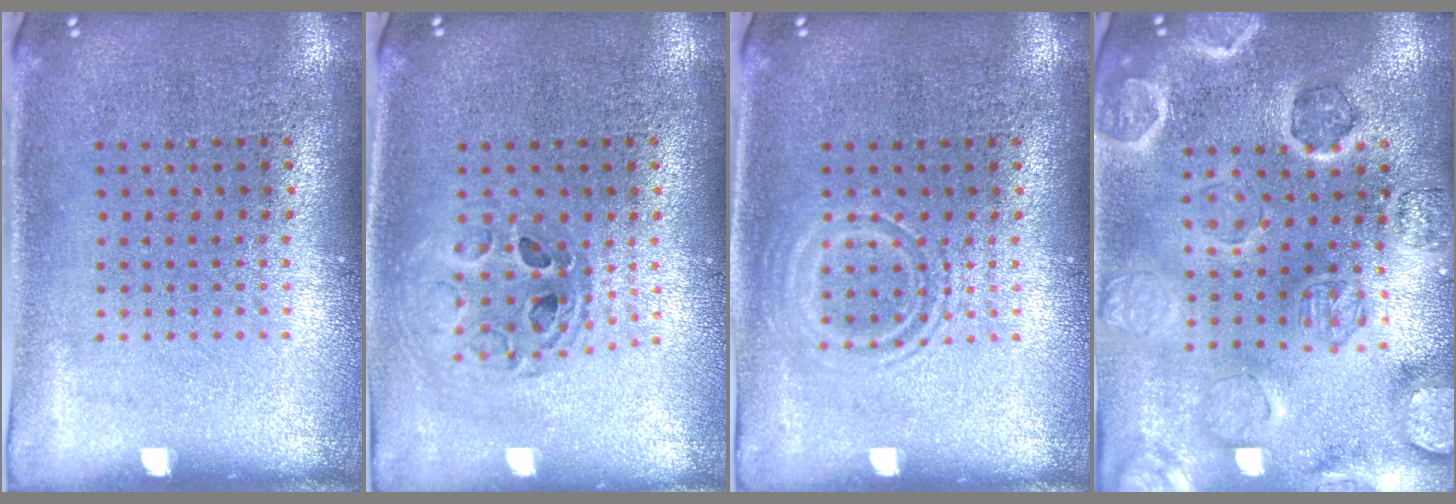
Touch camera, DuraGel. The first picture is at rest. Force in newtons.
{"total": 0.7, "press": 0.7, "slide": 0.1}
{"total": 2.1, "press": 2.1, "slide": 0.3}
{"total": 2.5, "press": 2.5, "slide": 0.3}